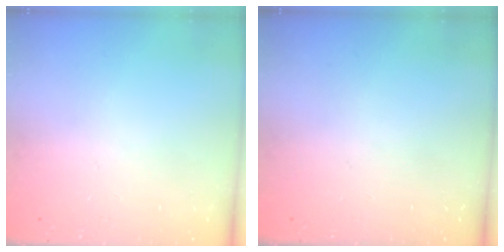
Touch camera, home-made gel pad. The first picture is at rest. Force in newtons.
{"total": 0.0}